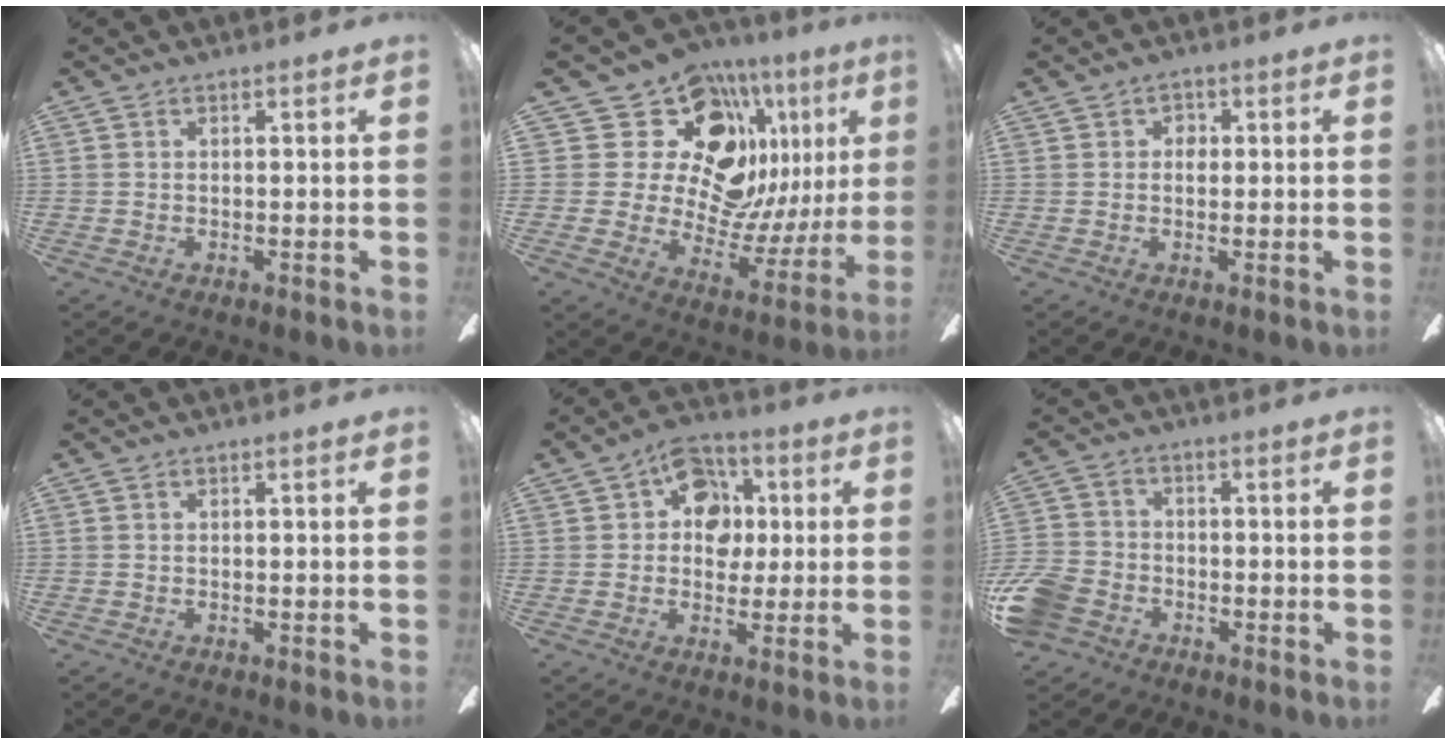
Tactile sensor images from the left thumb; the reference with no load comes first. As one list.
[{"total": 22.1, "force": [11.6, 14.0, 12.5], "torque": [-0.223, -0.081, 0.224]}, {"total": 2.5, "force": [0.0, 2.0, 1.4], "torque": [-0.010, 0.002, -0.006]}, {"total": 0.0}, {"total": 11.6, "force": [2.7, 9.4, 6.3], "torque": [-0.081, 0.008, 0.050]}, {"total": 8.7, "force": [-4.7, 6.2, 3.7], "torque": [-0.096, 0.033, -0.092]}]